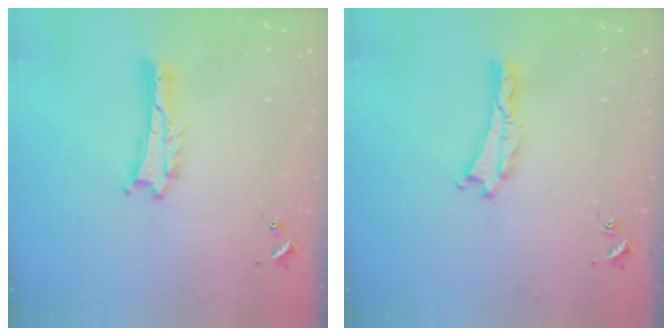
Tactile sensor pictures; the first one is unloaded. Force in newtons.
{"total": 0.0}